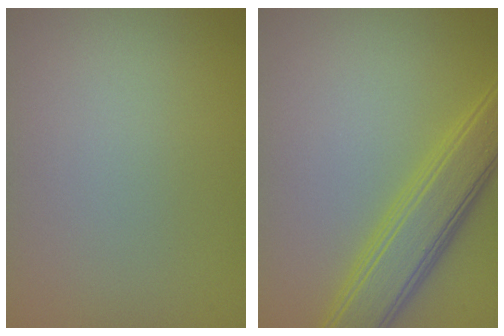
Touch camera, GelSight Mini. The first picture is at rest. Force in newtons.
{"total": 5.5, "press": 5.5, "slide": 0.1}